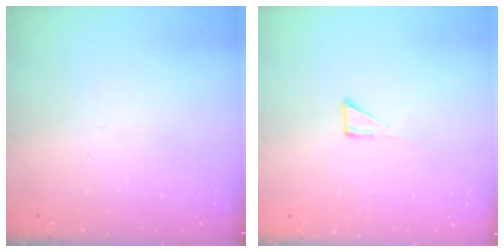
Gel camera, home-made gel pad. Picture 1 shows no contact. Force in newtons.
{"total": 2.7, "press": 2.7, "slide": 0.2}